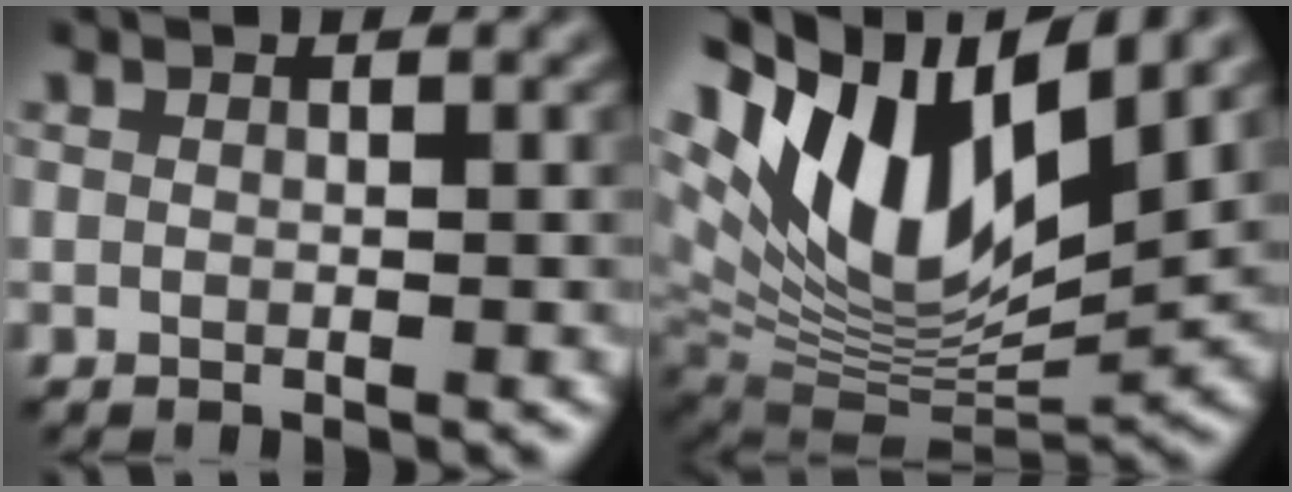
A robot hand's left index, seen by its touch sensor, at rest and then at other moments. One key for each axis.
{"total": 14.8, "fx": 5.7, "fy": 6.7, "fz": 11.9, "tx": -0.221, "ty": 0.008, "tz": 0.105}